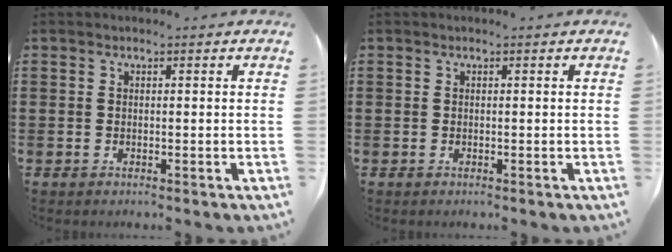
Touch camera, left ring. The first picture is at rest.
{"total": 0.0}